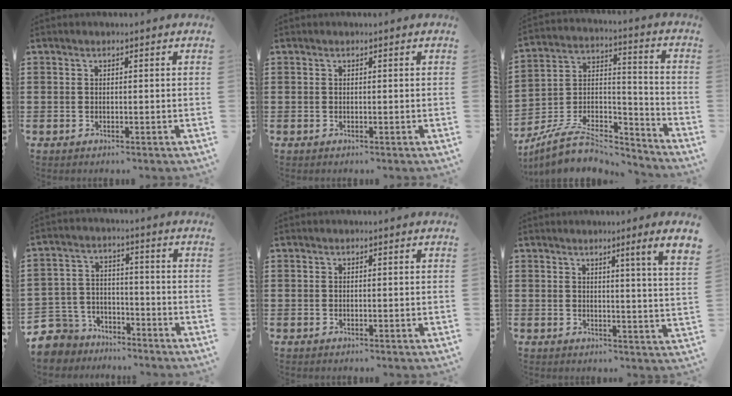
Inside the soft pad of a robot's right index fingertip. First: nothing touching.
{"total": 0.0}
{"total": 8.7, "force": [-7.0, 3.5, 3.7], "torque": [-0.076, 0.014, -0.135]}
{"total": 6.0, "force": [-5.4, 2.8, 0.2], "torque": [-0.052, 0.003, -0.118]}
{"total": 0.0}
{"total": 3.5, "force": [2.1, -1.1, 2.6], "torque": [-0.038, -0.019, 0.026]}